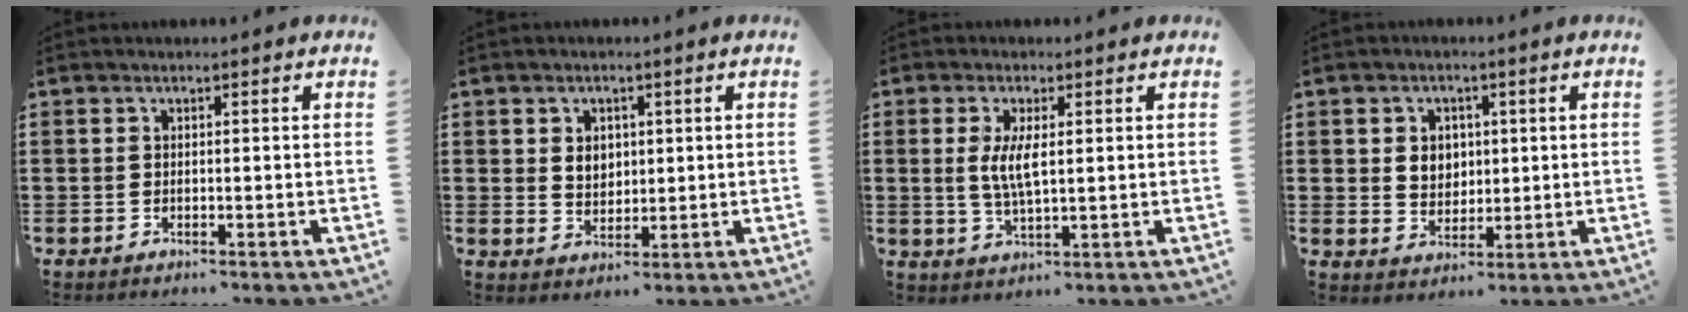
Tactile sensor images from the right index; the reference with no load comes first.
{"total": 3.1, "force": [0.9, 2.5, 1.7], "torque": [-0.033, 0.006, 0.013]}
{"total": 4.8, "force": [0.7, 1.5, 4.5], "torque": [-0.097, 0.002, 0.008]}
{"total": 3.8, "force": [0.9, 3.4, 1.6], "torque": [-0.036, 0.009, 0.013]}